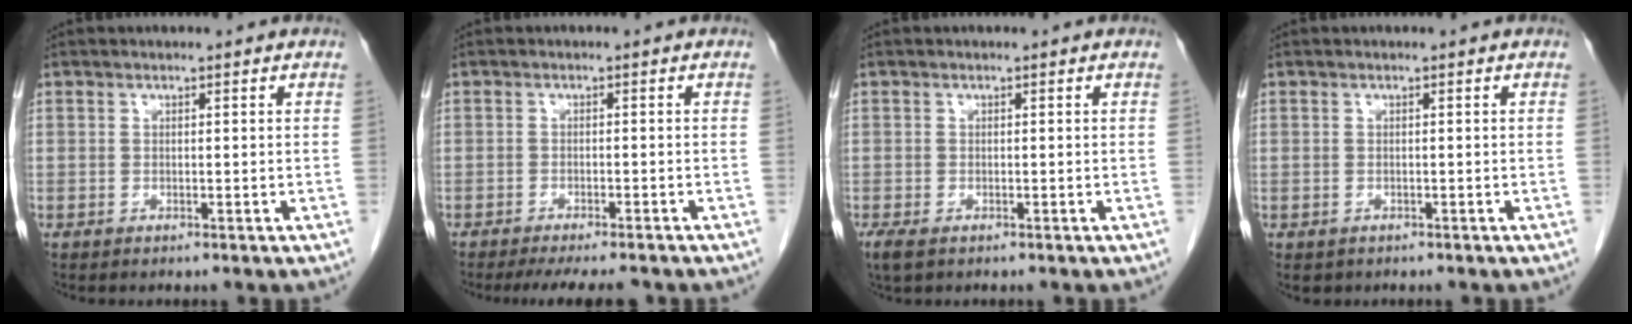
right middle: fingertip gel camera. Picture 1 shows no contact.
{"total": 8.5, "force": [-7.3, 1.2, 4.0], "torque": [-0.054, -0.015, -0.100]}
{"total": 2.9, "force": [-1.8, 1.2, 1.8], "torque": [-0.043, -0.010, -0.027]}
{"total": 1.3, "force": [-0.8, 1.0, 0.3], "torque": [-0.009, 0.001, -0.004]}